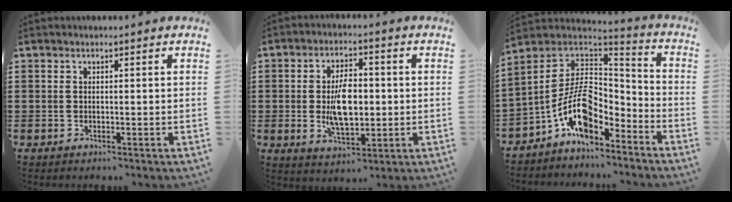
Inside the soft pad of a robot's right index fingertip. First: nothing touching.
{"total": 8.1, "force": [-0.2, 4.1, 7.0], "torque": [-0.125, -0.001, -0.009]}
{"total": 11.4, "force": [-5.0, 6.0, 8.3], "torque": [-0.187, 0.002, -0.102]}